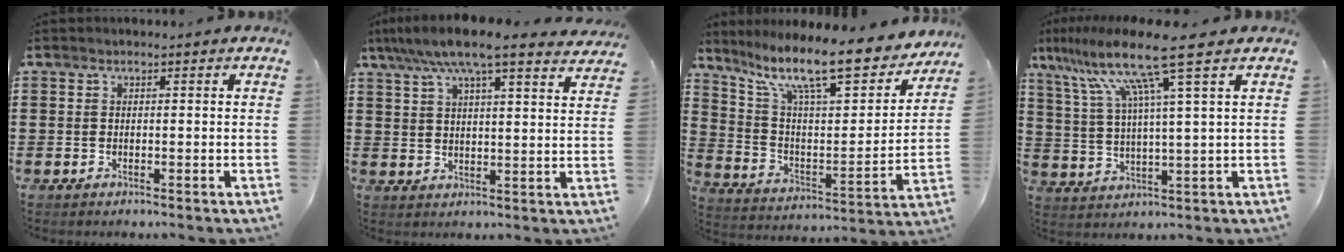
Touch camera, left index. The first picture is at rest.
{"total": 7.7, "force": [6.5, 0.8, 3.9], "torque": [-0.098, -0.019, 0.115]}
{"total": 12.9, "force": [10.4, 1.8, 7.5], "torque": [-0.160, -0.072, 0.171]}
{"total": 12.5, "force": [7.6, 0.0, 9.9], "torque": [-0.229, -0.027, 0.118]}